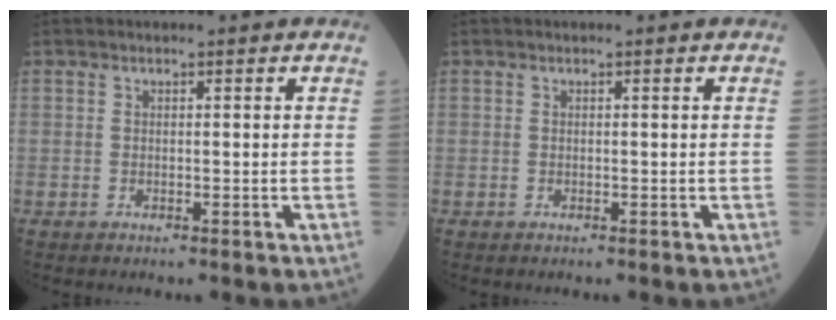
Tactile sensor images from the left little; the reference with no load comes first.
{"total": 0.0}